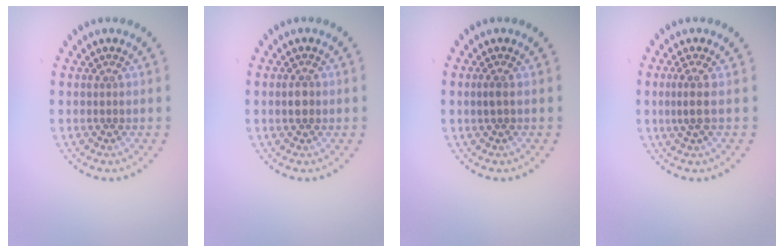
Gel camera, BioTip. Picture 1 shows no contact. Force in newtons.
{"total": 1.2, "press": 1.1, "slide": 0.4}
{"total": 0.8, "press": 0.8, "slide": 0.3}
{"total": 1.8, "press": 1.3, "slide": 1.3}